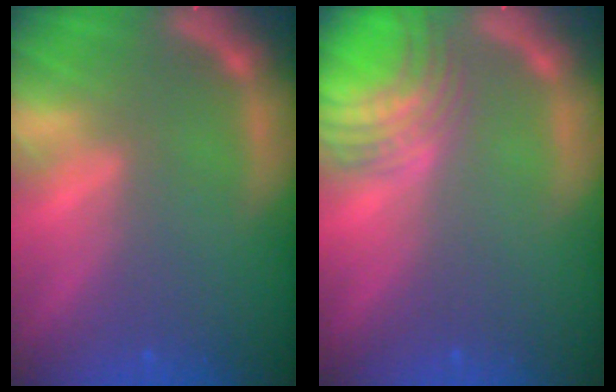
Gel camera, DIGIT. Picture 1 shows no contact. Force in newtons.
{"total": 6.6}